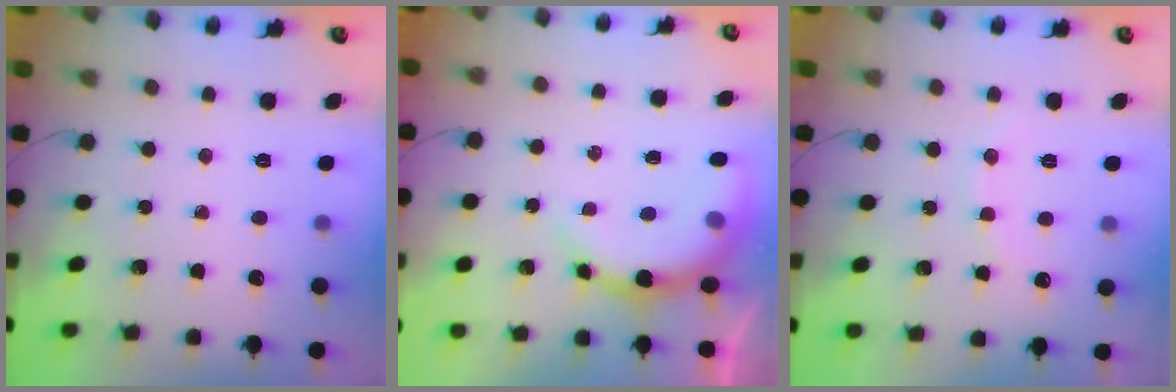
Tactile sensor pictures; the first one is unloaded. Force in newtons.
{"total": 8.8, "press": 8.6, "slide": 1.9}
{"total": 8.1, "press": 7.9, "slide": 1.6}